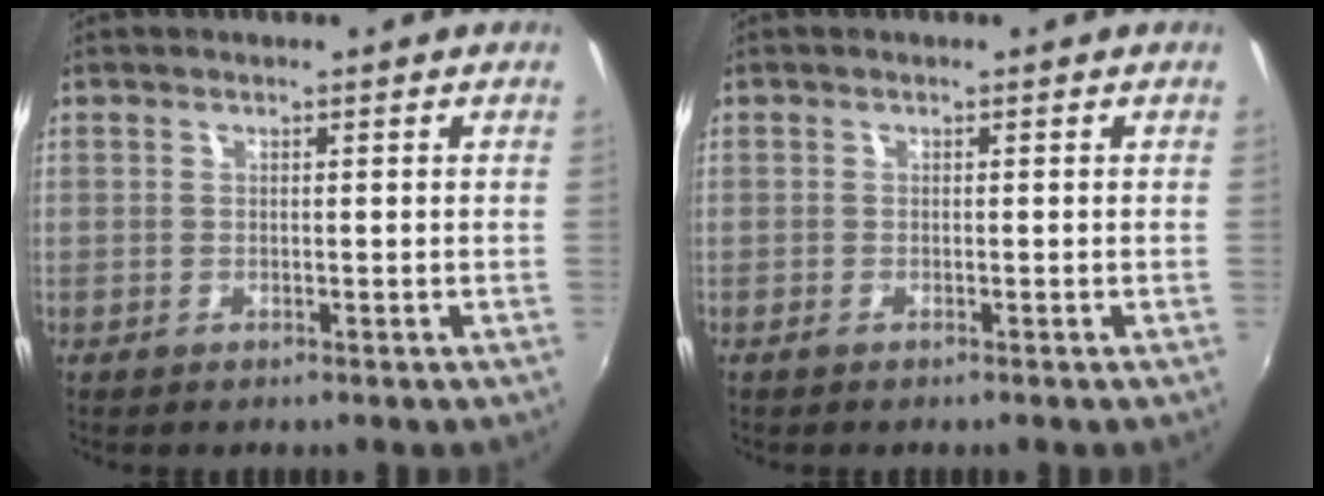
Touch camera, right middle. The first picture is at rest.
{"total": 0.5, "force": [-0.5, 0.0, 0.2], "torque": [-0.002, -0.003, -0.011]}